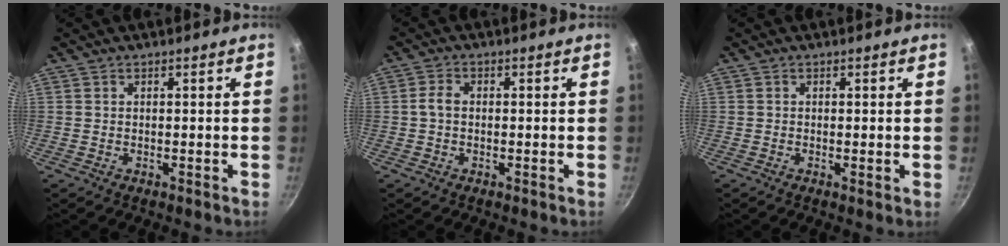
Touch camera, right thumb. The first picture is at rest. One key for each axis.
{"total": 2.5, "fx": -0.2, "fy": 1.7, "fz": 1.9, "tx": -0.034, "ty": 0.006, "tz": -0.009}
{"total": 0.9, "fx": -0.1, "fy": 0.2, "fz": 0.9, "tx": -0.020, "ty": -0.005, "tz": -0.004}